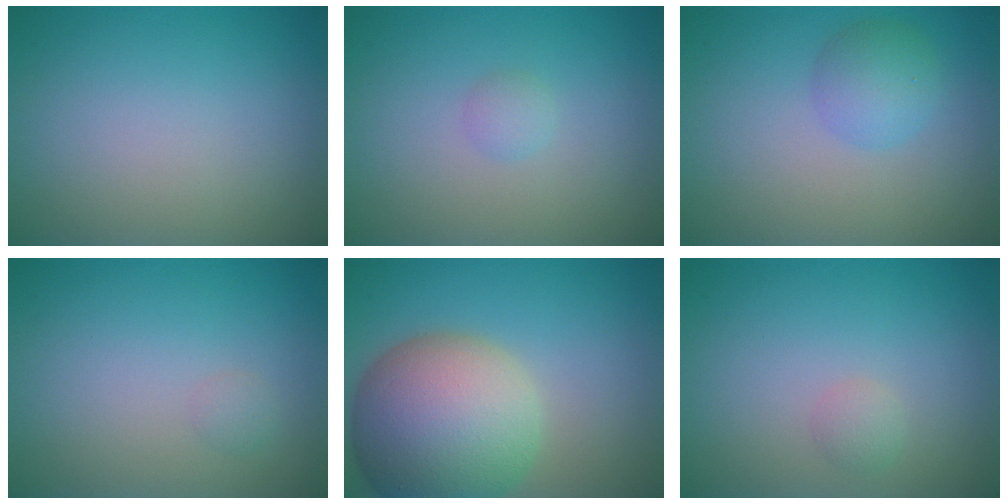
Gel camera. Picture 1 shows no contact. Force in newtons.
{"total": 0.8, "press": 0.8, "slide": 0.1}
{"total": 2.7, "press": 2.7, "slide": 0.1}
{"total": 0.6, "press": 0.6, "slide": 0.0}
{"total": 12.0, "press": 12.0, "slide": 1.0}
{"total": 1.0, "press": 1.0, "slide": 0.1}